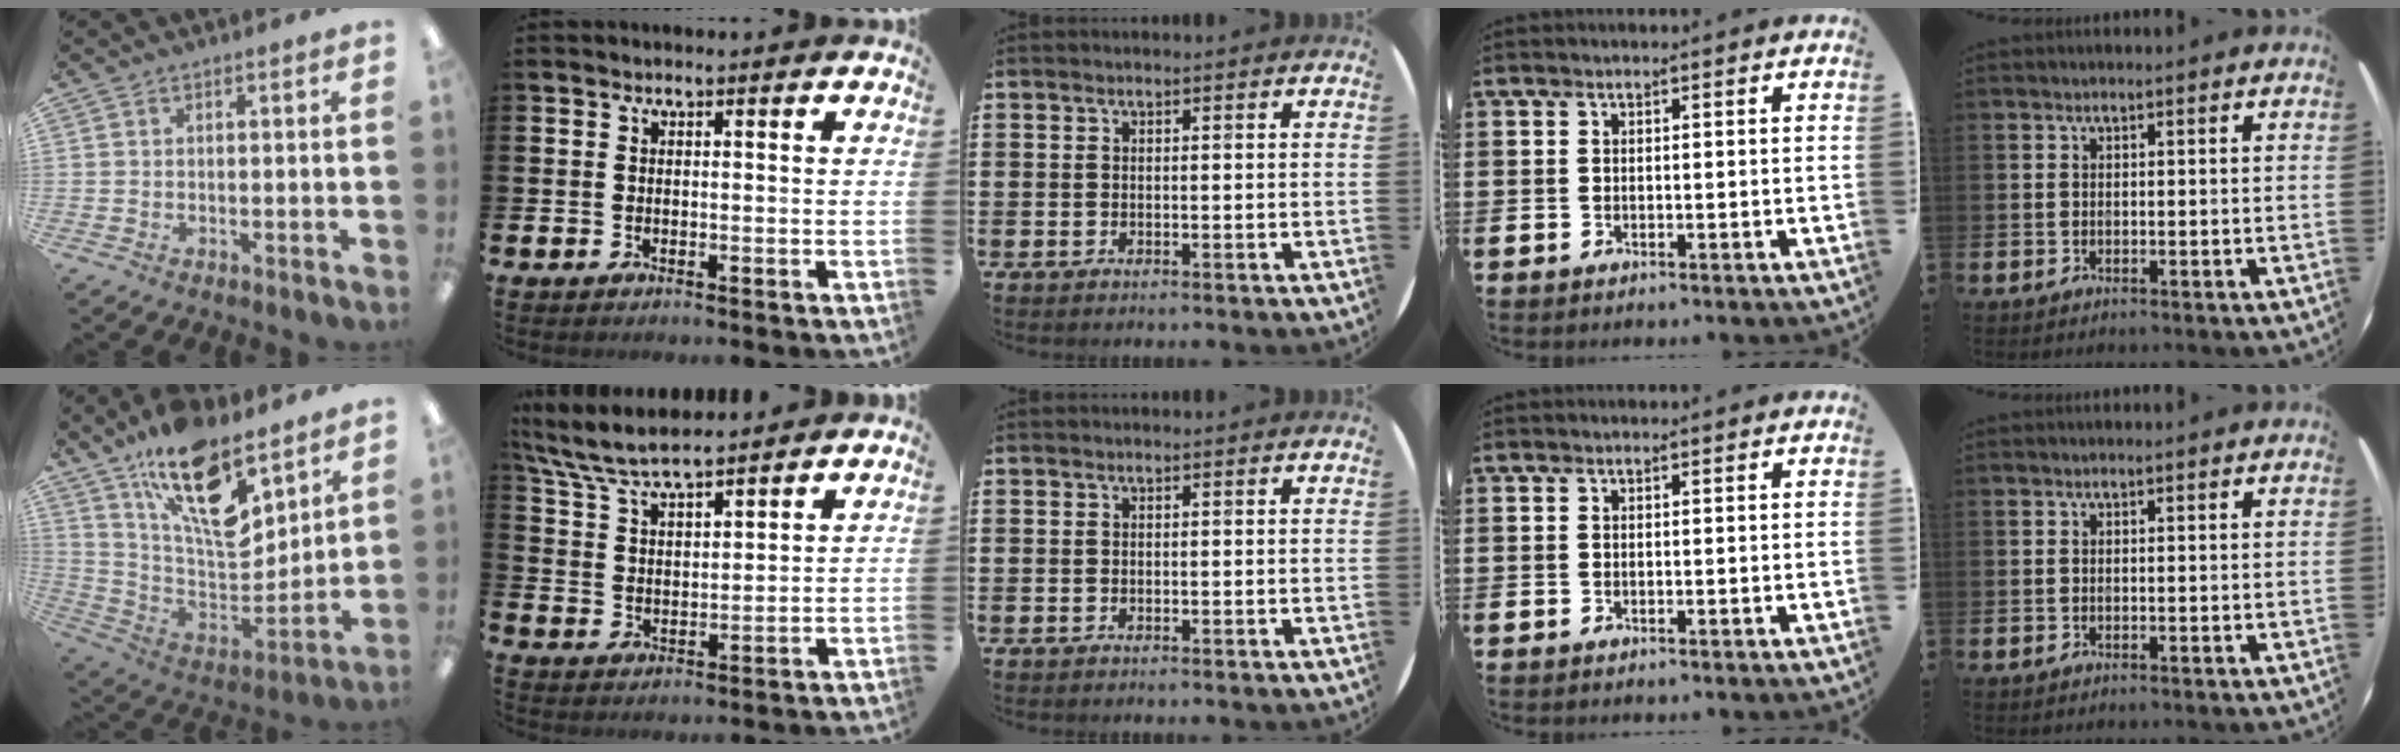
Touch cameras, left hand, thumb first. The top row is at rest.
{"thumb": {"total": 20.1, "force": [12.4, 8.4, 13.4], "torque": [-0.232, -0.081, 0.217]}, "index": {"total": 7.4, "force": [6.9, 1.1, 2.2], "torque": [-0.071, -0.033, 0.125]}}